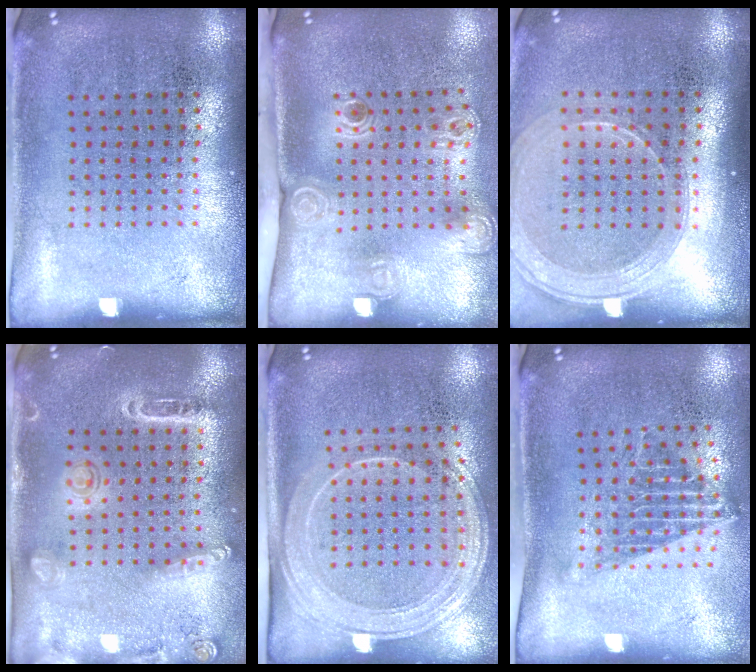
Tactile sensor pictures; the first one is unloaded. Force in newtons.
{"total": 2.3, "press": 1.6, "slide": 1.7}
{"total": 1.8, "press": 1.6, "slide": 0.8}
{"total": 1.5, "press": 1.4, "slide": 0.4}
{"total": 2.2, "press": 1.8, "slide": 1.2}
{"total": 1.4, "press": 1.1, "slide": 0.9}